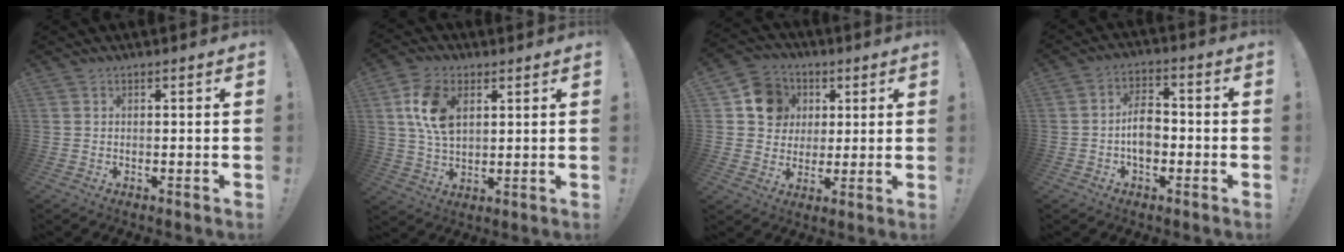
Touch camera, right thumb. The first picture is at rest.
{"total": 12.6, "force": [4.2, 8.1, 8.7], "torque": [-0.172, 0.003, 0.078]}
{"total": 12.0, "force": [3.5, 10.8, 3.9], "torque": [-0.040, -0.009, 0.071]}
{"total": 8.2, "force": [-1.8, 5.5, 5.8], "torque": [-0.104, 0.014, -0.031]}